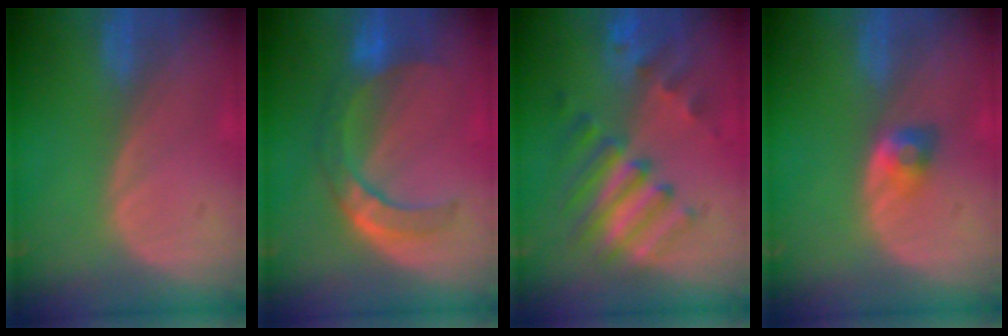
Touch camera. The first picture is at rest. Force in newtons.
{"total": 7.3, "press": 7.1, "slide": 1.6}
{"total": 9.0, "press": 8.3, "slide": 3.7}
{"total": 2.8, "press": 2.4, "slide": 1.4}